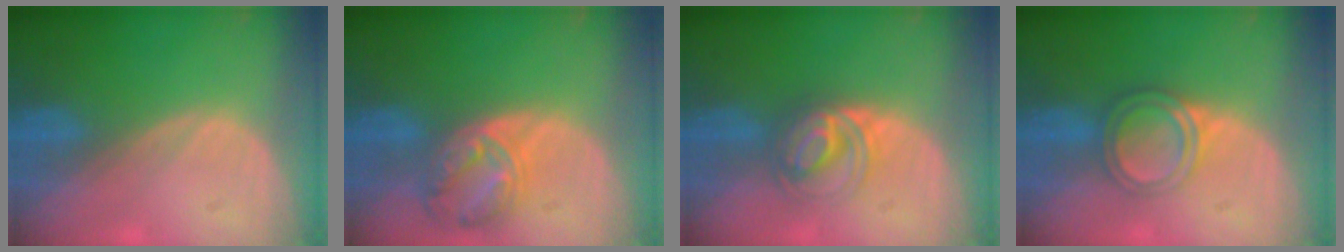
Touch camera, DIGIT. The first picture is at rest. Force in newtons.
{"total": 8.2, "press": 7.1, "slide": 4.2}
{"total": 6.0, "press": 5.6, "slide": 2.1}
{"total": 5.0, "press": 4.5, "slide": 2.1}